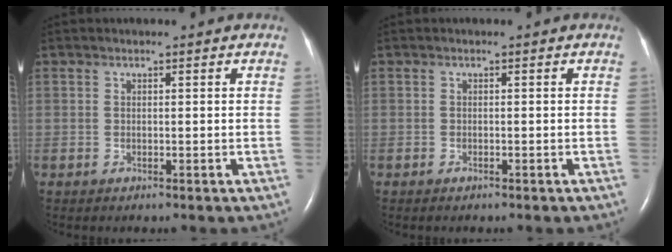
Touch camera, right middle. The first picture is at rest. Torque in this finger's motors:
{"motor_torque": [-0.17, 0.02, 0.03, 0.00]}